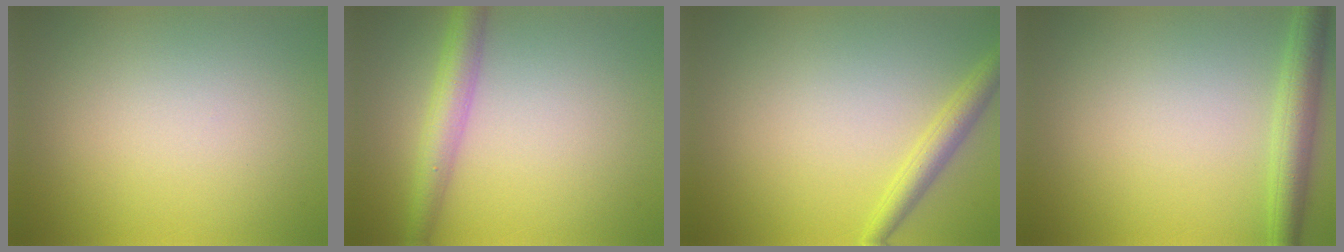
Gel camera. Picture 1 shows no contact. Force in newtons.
{"total": 3.6, "press": 3.6, "slide": 0.1}
{"total": 2.5, "press": 2.5, "slide": 0.1}
{"total": 3.5, "press": 3.5, "slide": 0.1}